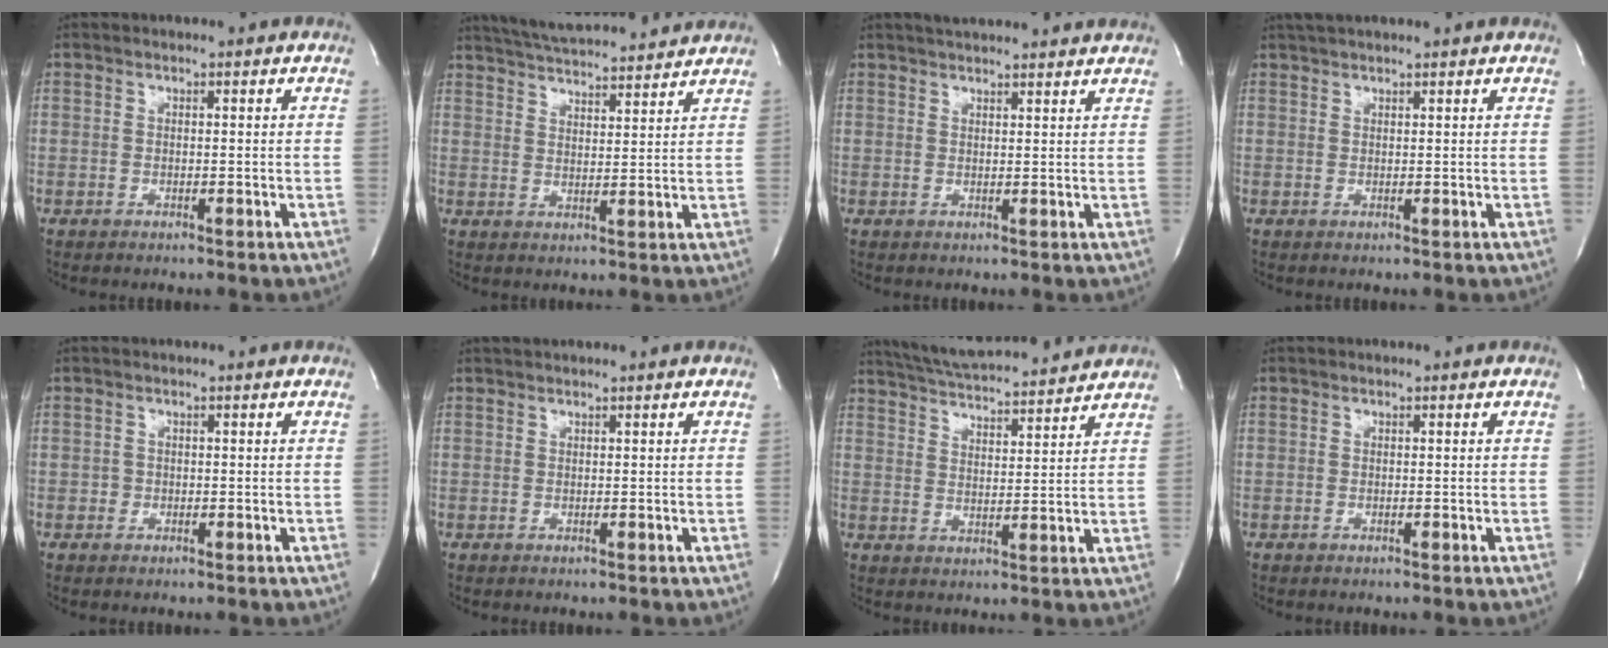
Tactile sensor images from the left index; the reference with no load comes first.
{"total": 14.1, "force": [13.1, 1.5, 4.9], "torque": [-0.089, 0.021, 0.193]}
{"total": 9.4, "force": [8.7, 0.7, 3.4], "torque": [-0.054, 0.020, 0.105]}
{"total": 5.1, "force": [4.5, -0.1, 2.3], "torque": [-0.036, 0.027, 0.065]}
{"total": 0.7, "force": [-0.3, 0.6, 0.0], "torque": [0.003, 0.001, -0.007]}
{"total": 1.1, "force": [0.9, -0.3, 0.4], "torque": [-0.003, 0.013, 0.023]}
{"total": 15.1, "force": [14.1, 1.4, 5.1], "torque": [-0.095, 0.020, 0.213]}
{"total": 0.0}